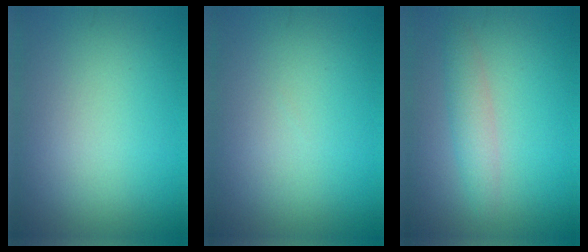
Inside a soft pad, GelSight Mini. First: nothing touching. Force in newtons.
{"total": 0.0}
{"total": 2.4, "press": 2.4, "slide": 0.0}